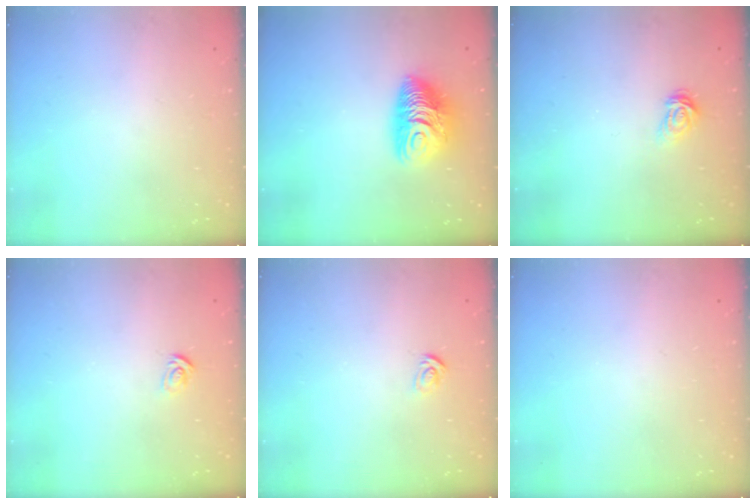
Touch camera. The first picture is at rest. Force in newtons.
{"total": 10.8, "press": 10.7, "slide": 1.1}
{"total": 4.4, "press": 4.4, "slide": 0.5}
{"total": 2.6, "press": 2.6, "slide": 0.2}
{"total": 2.6, "press": 2.6, "slide": 0.2}
{"total": 0.0}